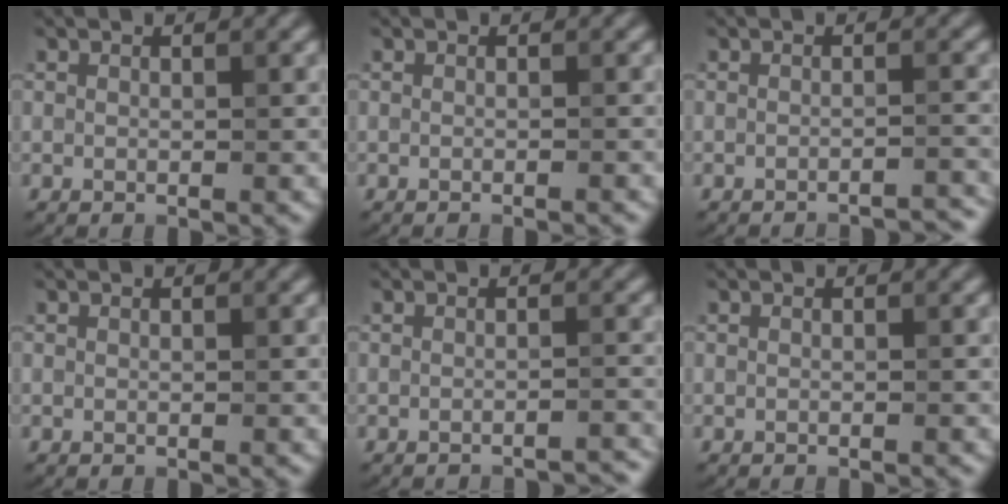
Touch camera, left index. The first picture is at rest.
{"total": 1.0, "force": [-0.7, 0.2, 0.6], "torque": [-0.003, -0.006, -0.017]}
{"total": 3.4, "force": [-3.1, 0.5, 1.2], "torque": [-0.005, 0.017, -0.040]}
{"total": 0.0}
{"total": 2.8, "force": [-2.6, 0.4, 1.0], "torque": [0.000, 0.008, -0.034]}
{"total": 0.5, "force": [-0.4, 0.1, 0.4], "torque": [-0.001, -0.001, -0.009]}